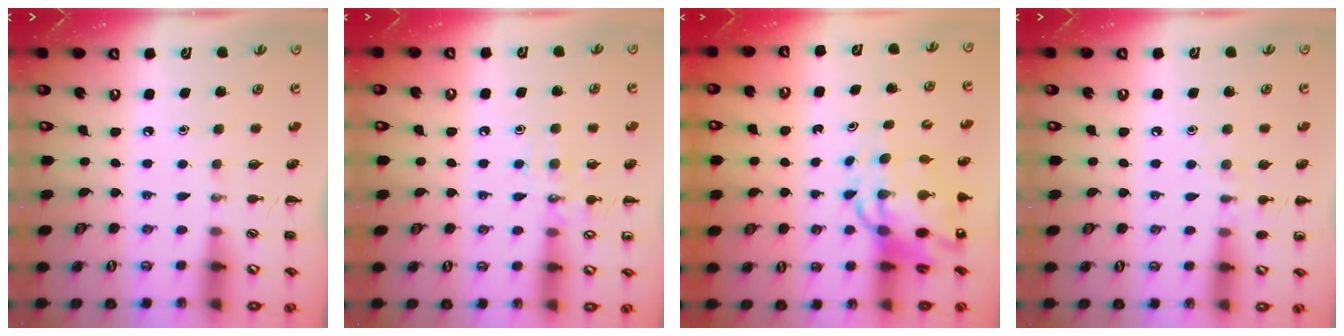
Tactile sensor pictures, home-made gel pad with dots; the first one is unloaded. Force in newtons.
{"total": 8.6, "press": 8.5, "slide": 1.1}
{"total": 10.7, "press": 10.3, "slide": 2.8}
{"total": 5.9, "press": 5.7, "slide": 1.4}